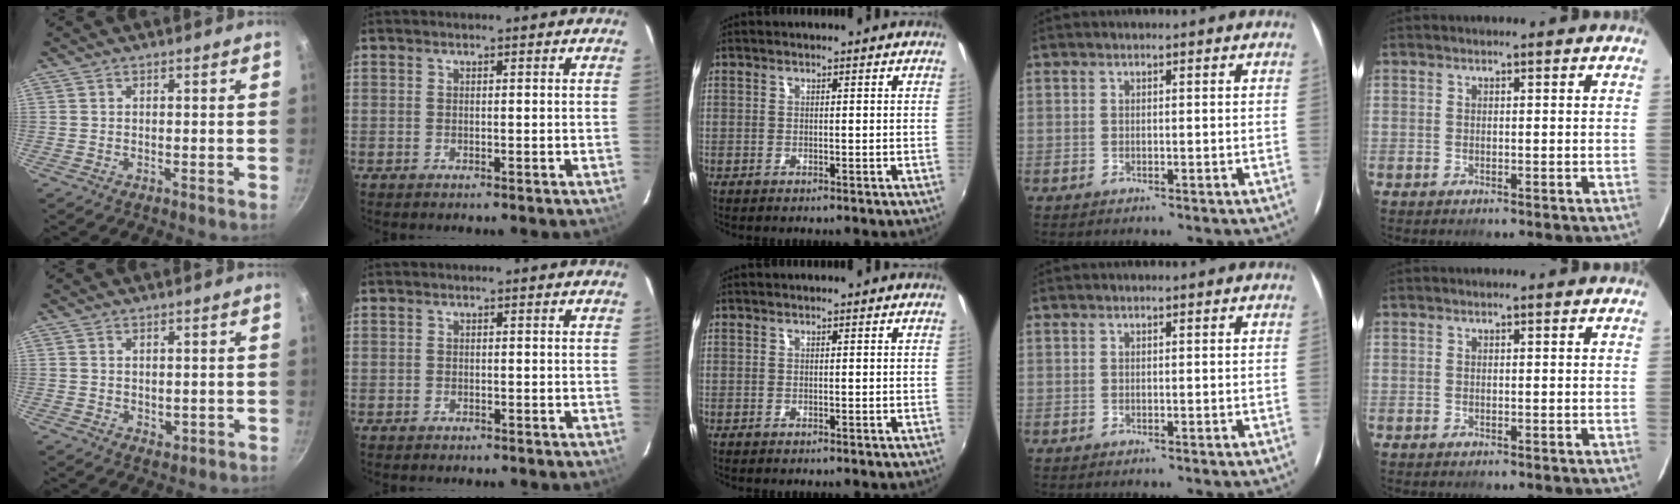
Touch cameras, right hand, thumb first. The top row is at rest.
{"thumb": {"total": 1.6, "force": [0.5, 1.2, 1.0], "torque": [-0.011, -0.005, 0.011]}, "index": {"total": 0.9, "force": [-0.6, 0.7, 0.1], "torque": [-0.002, 0.002, -0.009]}}